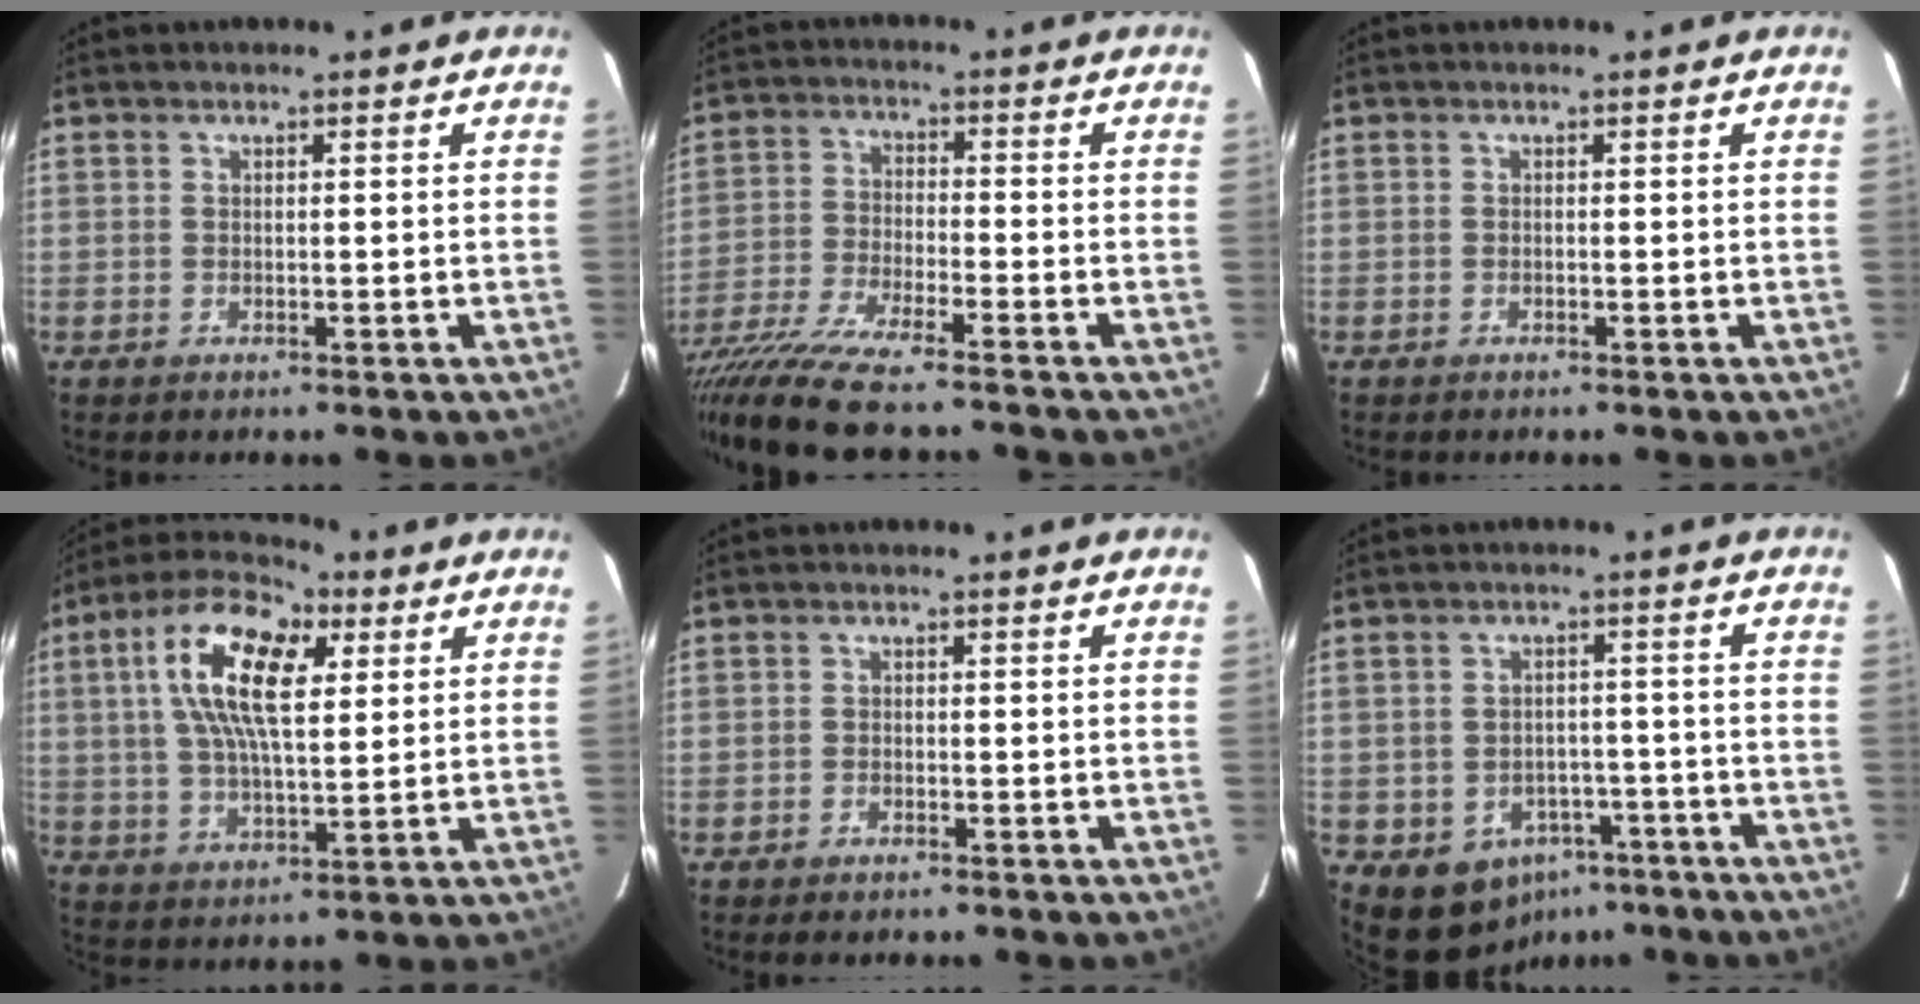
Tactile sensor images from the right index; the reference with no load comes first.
{"total": 16.7, "force": [-14.1, 1.5, 8.9], "torque": [-0.198, -0.046, -0.261]}
{"total": 0.0}
{"total": 15.6, "force": [5.1, 6.9, 13.1], "torque": [-0.250, 0.027, 0.081]}
{"total": 2.1, "force": [-1.8, 0.9, 0.6], "torque": [-0.022, -0.001, -0.032]}
{"total": 8.7, "force": [-5.4, 6.4, 2.3], "torque": [-0.050, 0.022, -0.051]}